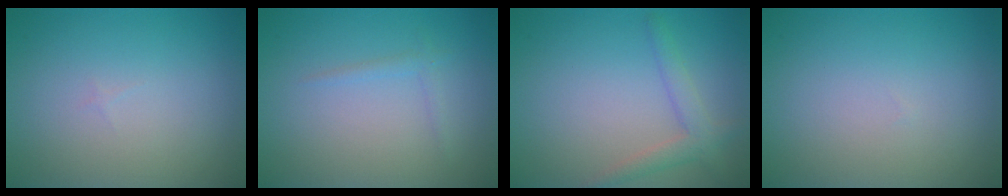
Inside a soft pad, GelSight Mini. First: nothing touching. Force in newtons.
{"total": 0.8, "press": 0.8, "slide": 0.0}
{"total": 2.3, "press": 2.3, "slide": 0.1}
{"total": 0.0}